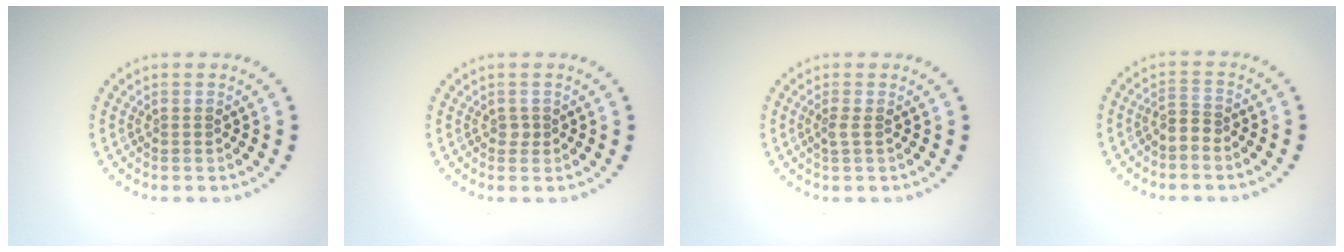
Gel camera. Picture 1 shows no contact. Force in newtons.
{"total": 0.6, "press": 0.5, "slide": 0.3}
{"total": 0.9, "press": 0.7, "slide": 0.6}
{"total": 1.6, "press": 1.2, "slide": 1.0}